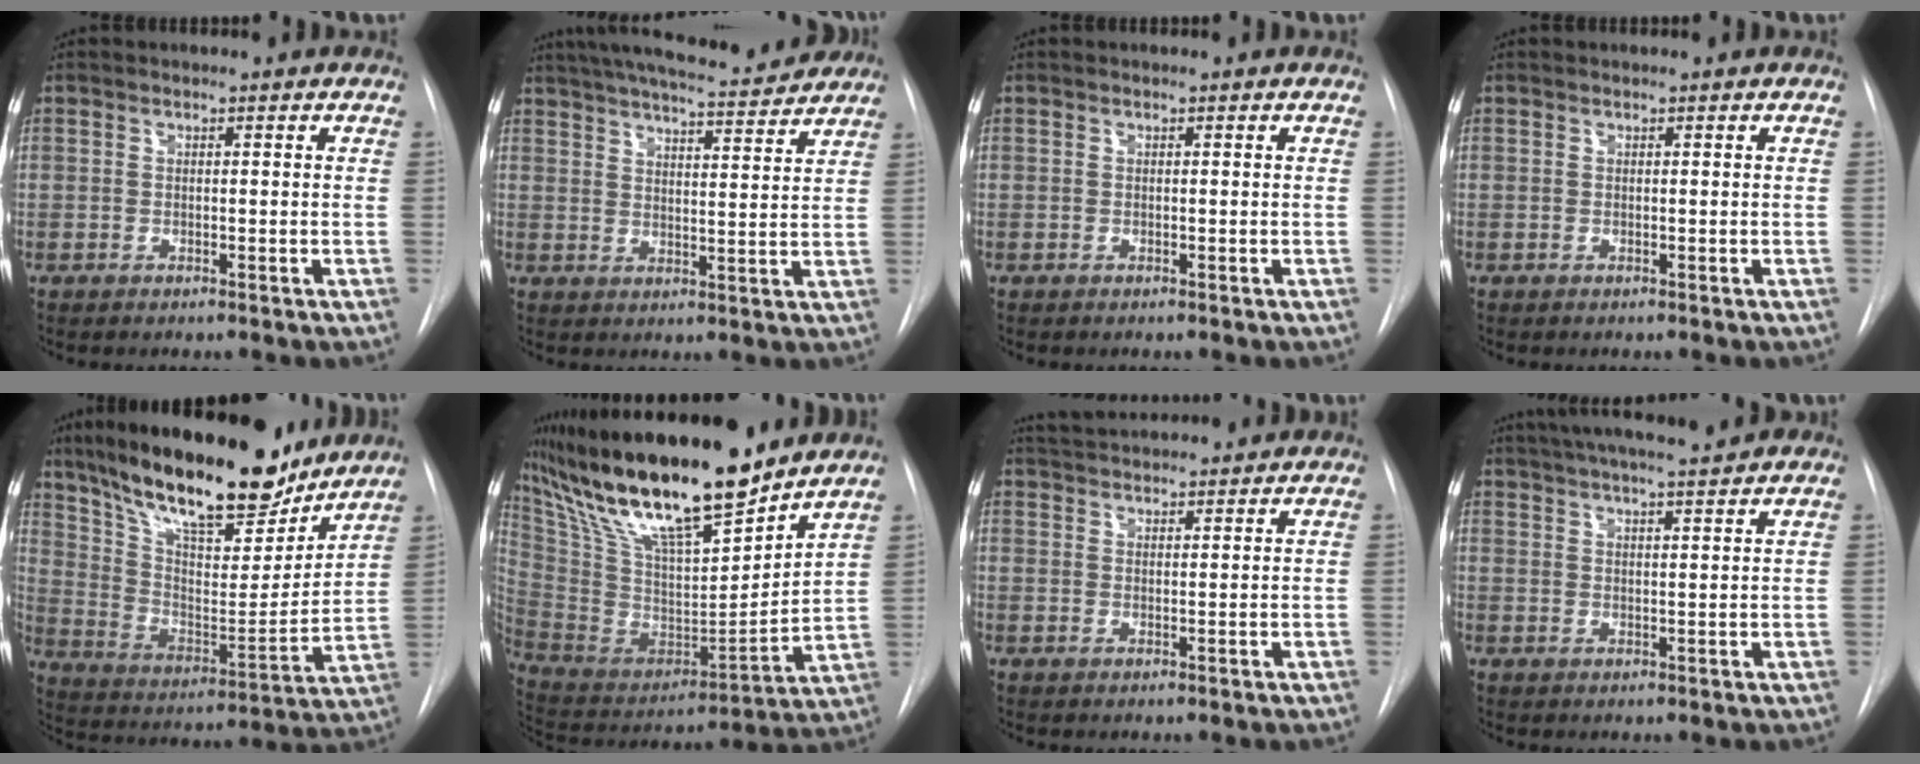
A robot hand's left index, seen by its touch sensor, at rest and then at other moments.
{"total": 16.5, "force": [14.8, 2.0, 6.9], "torque": [-0.117, 0.011, 0.205]}
{"total": 0.0}
{"total": 0.0}
{"total": 23.6, "force": [19.0, 6.0, 12.7], "torque": [-0.219, -0.005, 0.307]}
{"total": 24.6, "force": [19.3, 3.8, 14.8], "torque": [-0.276, -0.011, 0.343]}
{"total": 7.8, "force": [7.4, 0.8, 2.3], "torque": [-0.044, 0.031, 0.114]}
{"total": 12.7, "force": [11.0, 0.8, 6.3], "torque": [-0.107, 0.020, 0.156]}